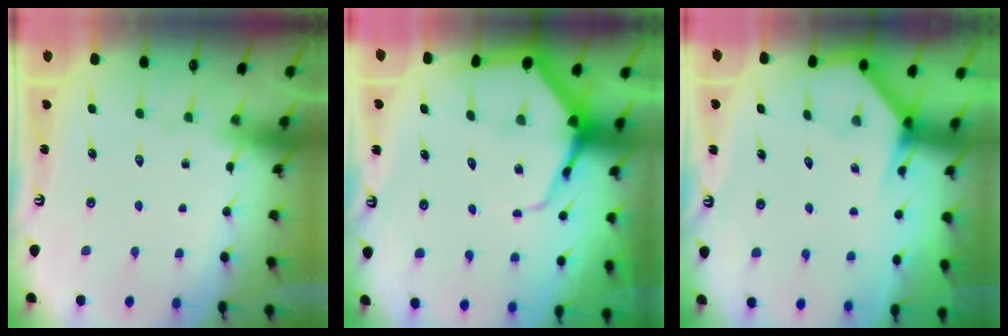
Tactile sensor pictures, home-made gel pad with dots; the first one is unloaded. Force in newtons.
{"total": 7.8, "press": 7.7, "slide": 0.8}
{"total": 3.9, "press": 3.9, "slide": 0.3}